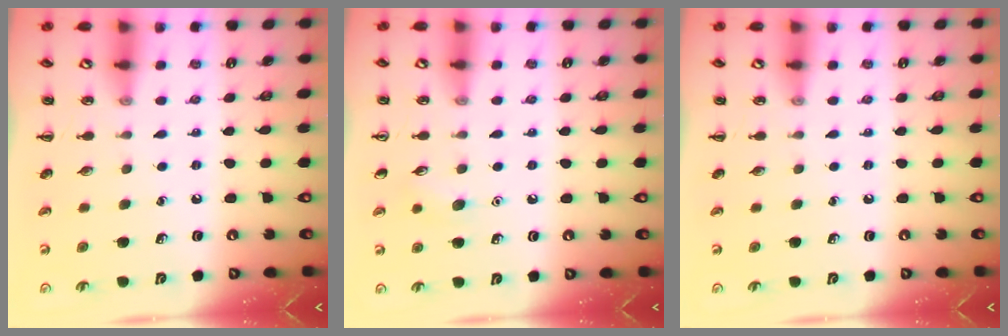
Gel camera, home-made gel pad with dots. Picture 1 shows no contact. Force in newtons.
{"total": 4.9, "press": 4.6, "slide": 1.4}
{"total": 0.0}